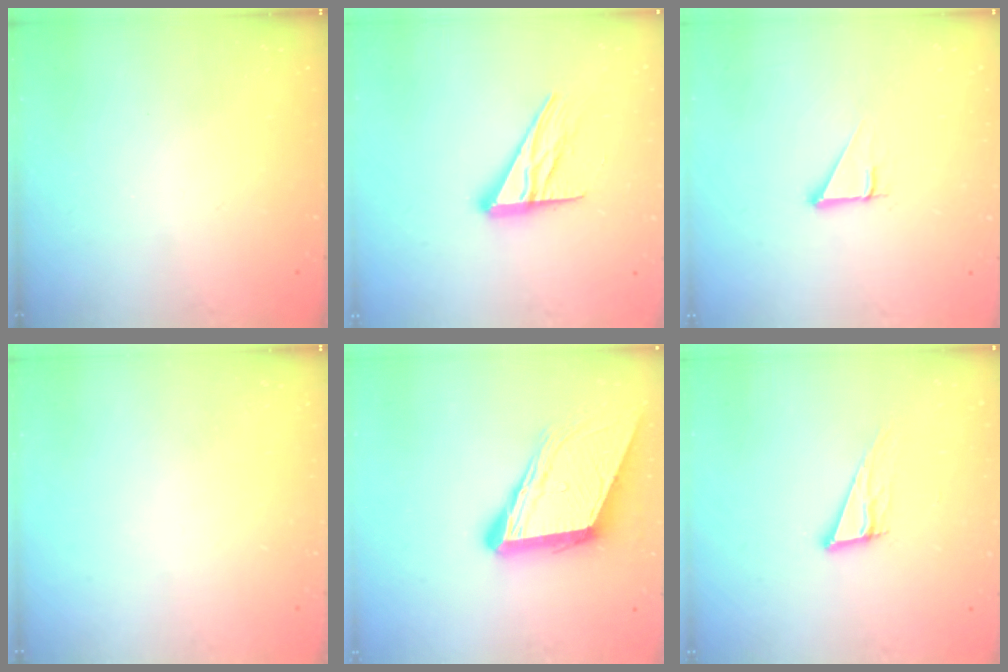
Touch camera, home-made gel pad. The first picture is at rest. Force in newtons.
{"total": 13.9, "press": 13.8, "slide": 1.3}
{"total": 2.8, "press": 2.8, "slide": 0.0}
{"total": 0.0}
{"total": 15.9, "press": 15.4, "slide": 4.0}
{"total": 10.9, "press": 10.4, "slide": 3.3}